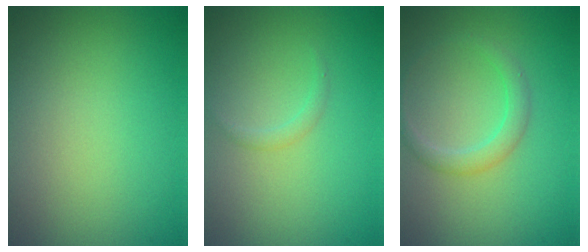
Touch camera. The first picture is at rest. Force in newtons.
{"total": 0.7, "press": 0.7, "slide": 0.0}
{"total": 2.0, "press": 2.0, "slide": 0.2}